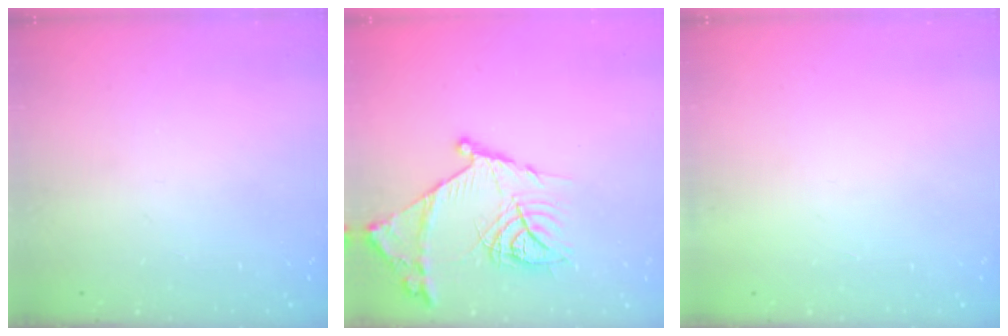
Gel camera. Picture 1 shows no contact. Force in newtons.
{"total": 18.1, "press": 18.0, "slide": 1.7}
{"total": 1.5, "press": 1.5, "slide": 0.1}